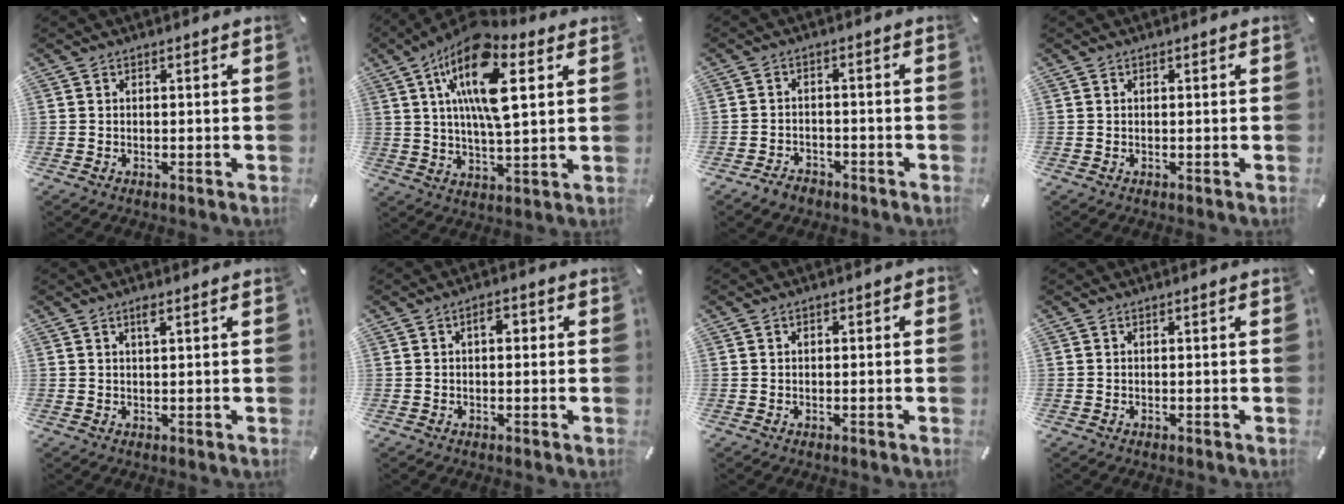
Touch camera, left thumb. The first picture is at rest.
{"total": 17.4, "force": [7.2, 7.5, 14.0], "torque": [-0.262, -0.015, 0.117]}
{"total": 3.2, "force": [-2.5, 1.7, 0.8], "torque": [-0.013, 0.014, -0.050]}
{"total": 0.0}
{"total": 1.7, "force": [0.9, 0.4, 1.4], "torque": [-0.030, 0.001, 0.014]}
{"total": 3.1, "force": [0.6, 1.6, 2.6], "torque": [-0.037, 0.006, 0.003]}
{"total": 1.0, "force": [-0.1, 0.9, 0.5], "torque": [-0.010, 0.007, -0.005]}
{"total": 0.0}